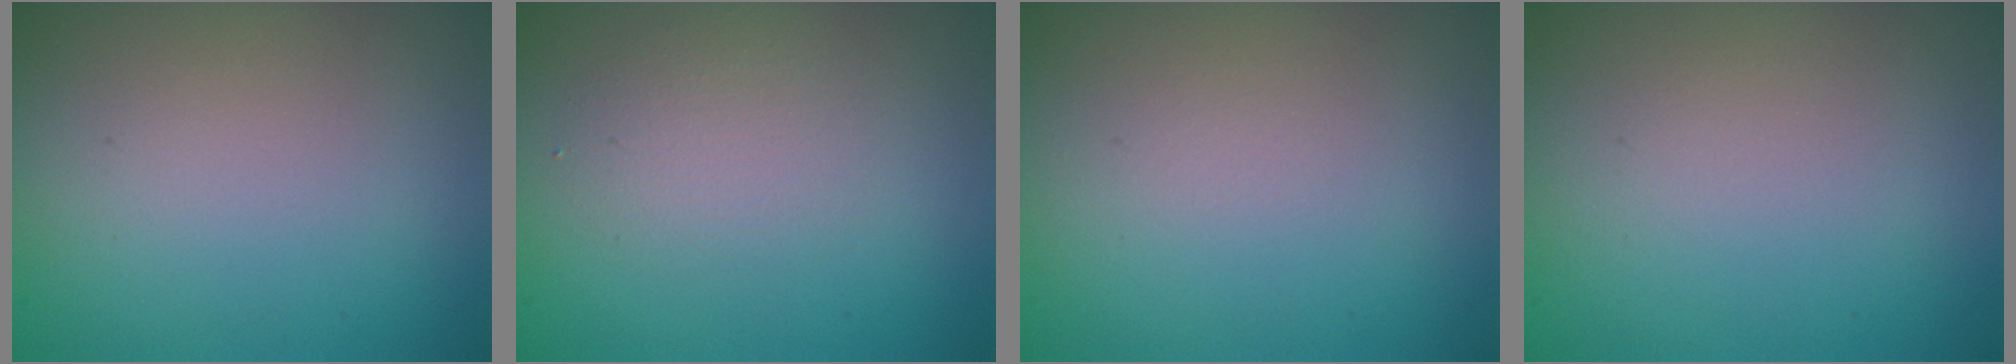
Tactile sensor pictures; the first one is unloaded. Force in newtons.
{"total": 2.0, "press": 2.0, "slide": 0.2}
{"total": 0.0}
{"total": 0.0}